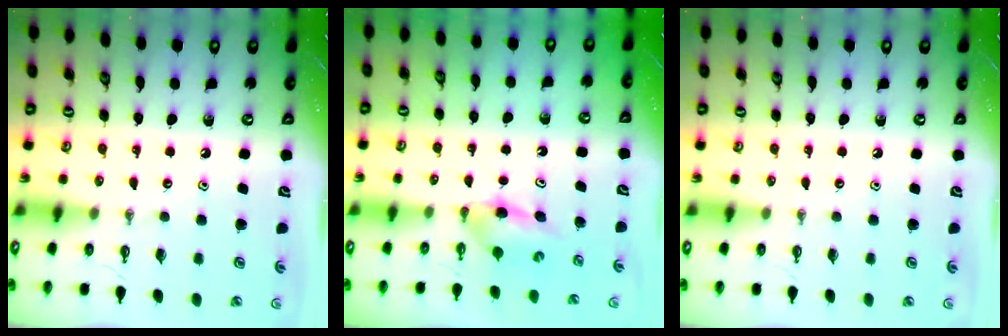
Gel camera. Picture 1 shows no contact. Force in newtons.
{"total": 3.7, "press": 3.1, "slide": 2.1}
{"total": 1.0, "press": 0.0, "slide": 1.0}